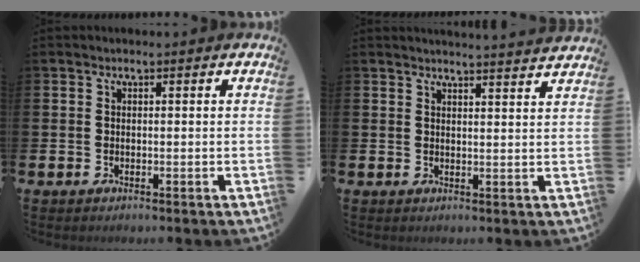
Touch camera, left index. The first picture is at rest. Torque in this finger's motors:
{"motor_torque": [-0.12, -1.57, 0.05, 0.01]}